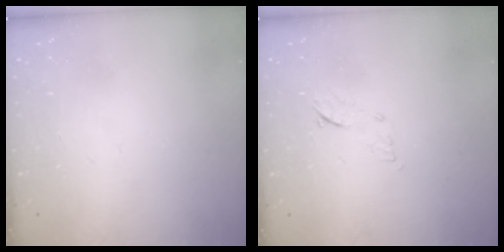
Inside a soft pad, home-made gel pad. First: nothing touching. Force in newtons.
{"total": 8.0, "press": 7.9, "slide": 1.0}